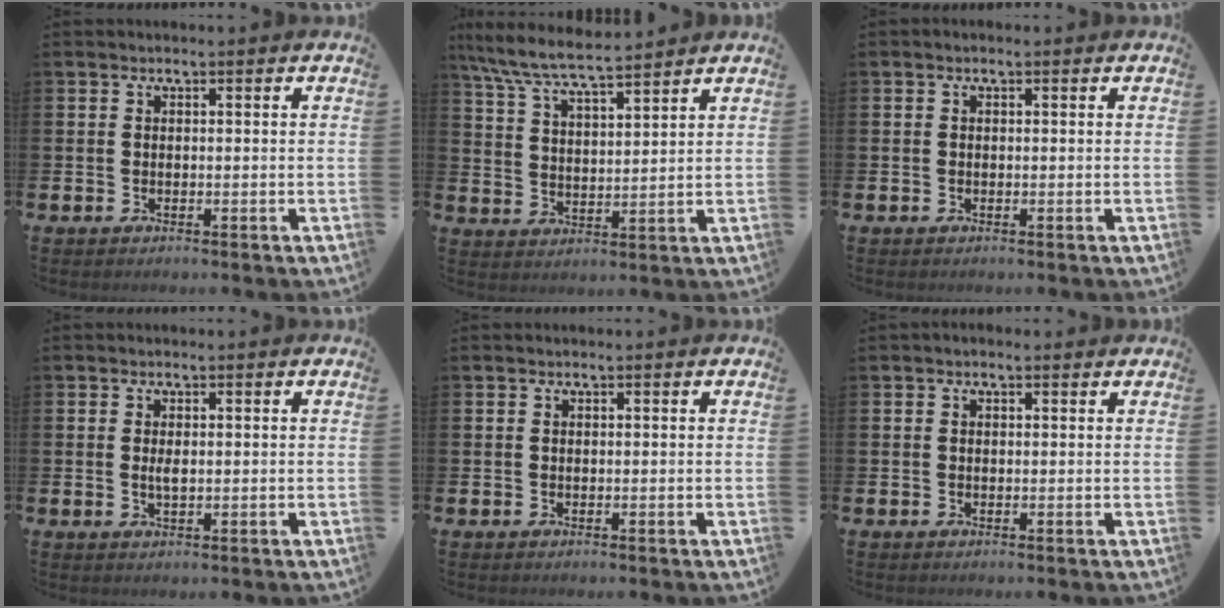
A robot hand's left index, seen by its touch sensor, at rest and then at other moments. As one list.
[{"total": 7.3, "force": [6.9, 0.4, 2.5], "torque": [-0.077, -0.036, 0.123]}, {"total": 0.0}, {"total": 1.4, "force": [0.1, 0.5, 1.3], "torque": [-0.024, 0.002, 0.000]}, {"total": 0.0}, {"total": 0.6, "force": [0.3, 0.3, 0.4], "torque": [-0.007, 0.006, 0.003]}]